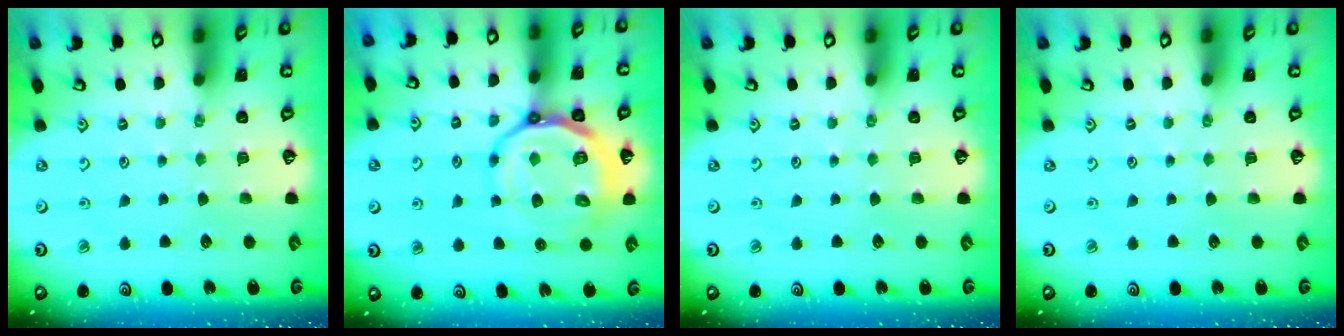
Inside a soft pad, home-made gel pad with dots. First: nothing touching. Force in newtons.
{"total": 15.0, "press": 14.8, "slide": 2.7}
{"total": 0.0}
{"total": 0.0}